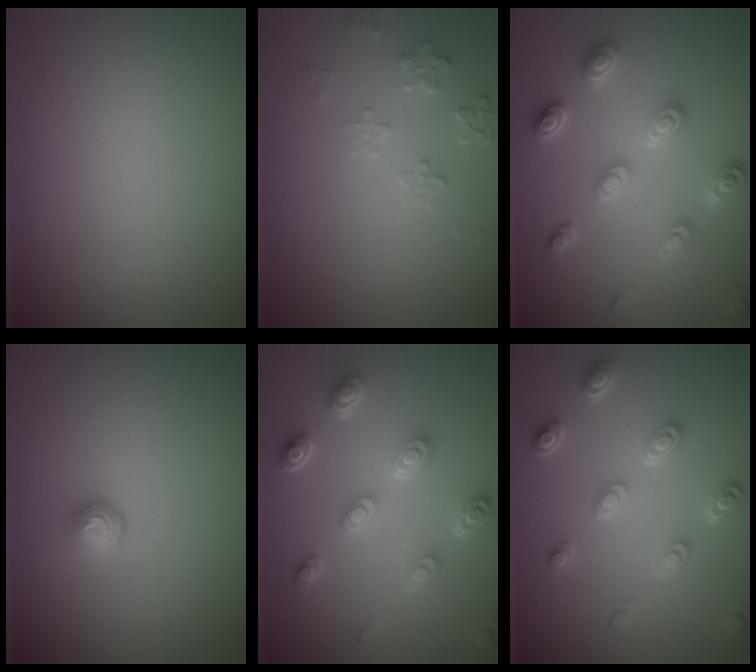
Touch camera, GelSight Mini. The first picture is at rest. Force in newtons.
{"total": 1.9, "press": 1.8, "slide": 0.2}
{"total": 3.5, "press": 3.5, "slide": 0.5}
{"total": 1.7, "press": 1.1, "slide": 1.3}
{"total": 4.9, "press": 3.7, "slide": 3.2}
{"total": 4.4, "press": 3.4, "slide": 2.9}